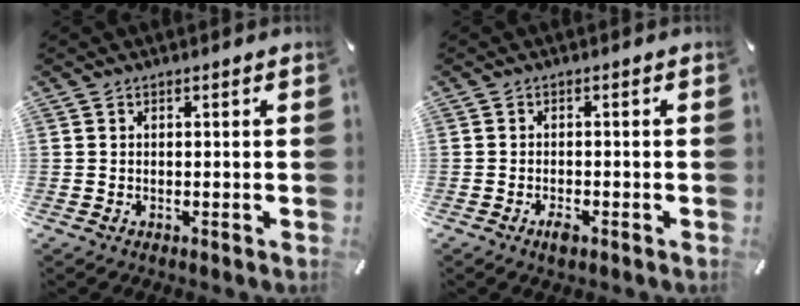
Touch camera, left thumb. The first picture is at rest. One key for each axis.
{"total": 2.4, "fx": -1.4, "fy": 1.0, "fz": 1.7, "tx": -0.036, "ty": 0.001, "tz": -0.027}